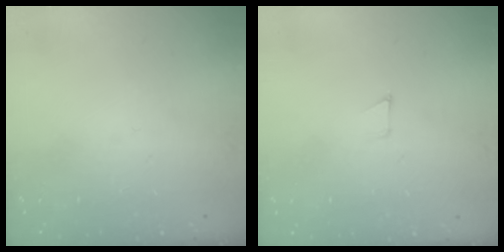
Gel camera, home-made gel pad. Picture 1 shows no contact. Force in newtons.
{"total": 2.6, "press": 2.6, "slide": 0.2}